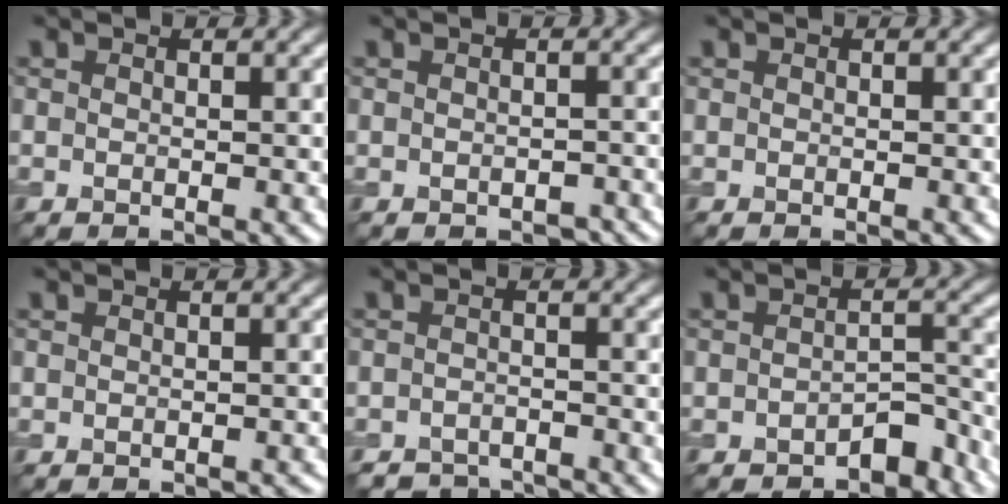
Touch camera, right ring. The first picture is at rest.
{"total": 1.3, "force": [-0.9, 0.8, 0.5], "torque": [-0.004, -0.006, -0.011]}
{"total": 0.0}
{"total": 0.6, "force": [-0.5, 0.3, 0.0], "torque": [-0.001, -0.007, -0.007]}
{"total": 3.1, "force": [-2.9, 0.9, 0.1], "torque": [0.007, -0.001, -0.051]}
{"total": 3.3, "force": [-2.5, 1.5, 1.6], "torque": [-0.012, 0.007, -0.034]}